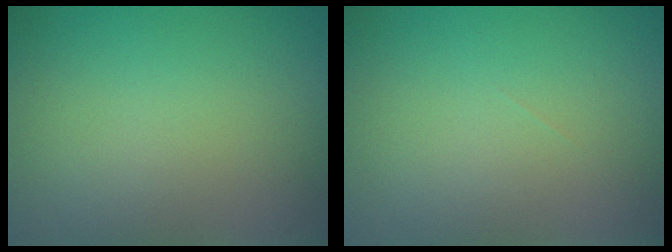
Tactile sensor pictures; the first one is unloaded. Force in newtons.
{"total": 0.0}